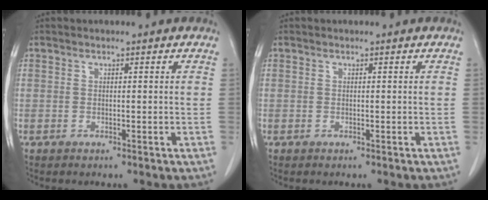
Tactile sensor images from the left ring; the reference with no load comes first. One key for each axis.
{"total": 0.0}